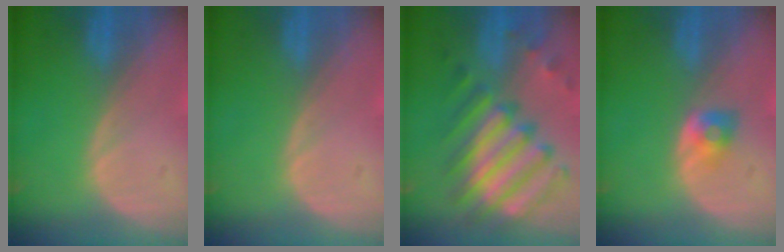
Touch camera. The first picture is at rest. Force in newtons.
{"total": 0.5, "press": 0.0, "slide": 0.5}
{"total": 11.3, "press": 10.6, "slide": 3.9}
{"total": 2.6, "press": 2.4, "slide": 1.0}